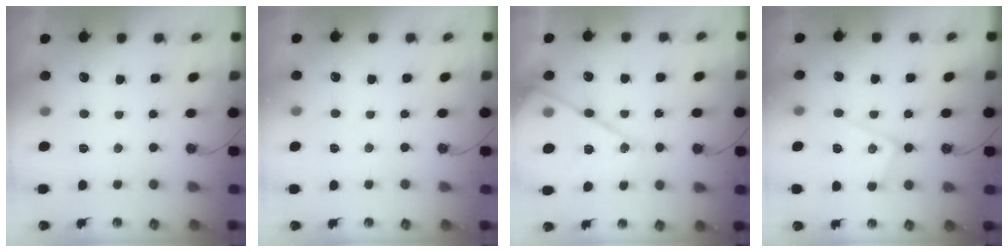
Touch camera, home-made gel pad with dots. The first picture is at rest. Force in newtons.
{"total": 2.1, "press": 2.1, "slide": 0.4}
{"total": 16.3, "press": 16.2, "slide": 1.2}
{"total": 12.4, "press": 12.4, "slide": 0.8}